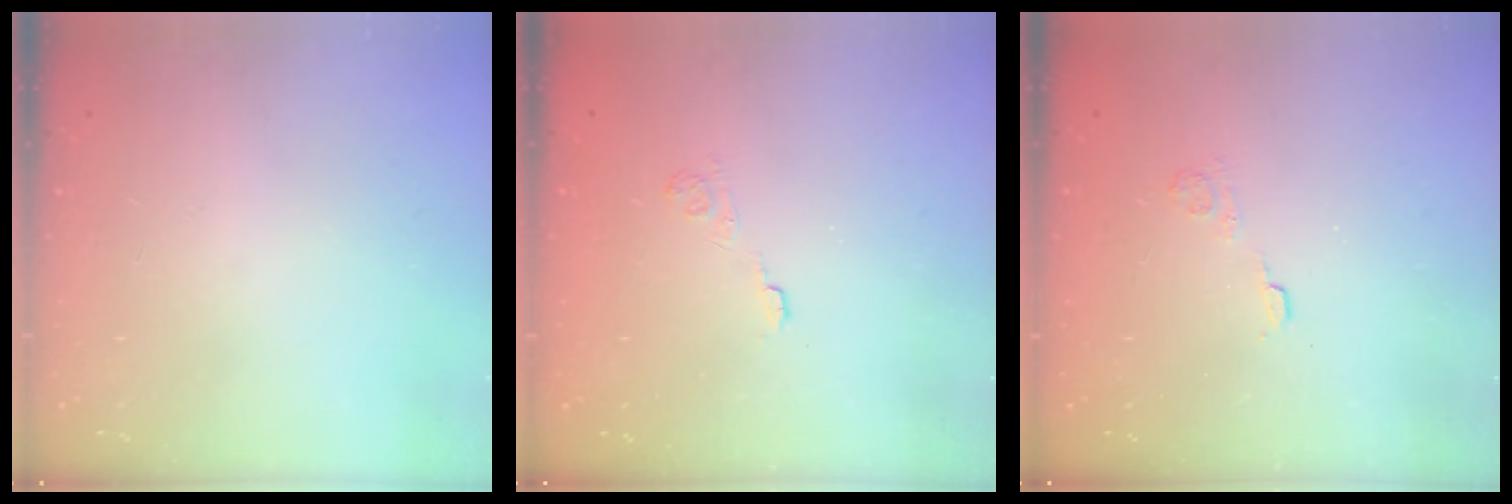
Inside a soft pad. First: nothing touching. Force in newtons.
{"total": 2.2, "press": 1.7, "slide": 1.4}
{"total": 2.7, "press": 2.3, "slide": 1.4}